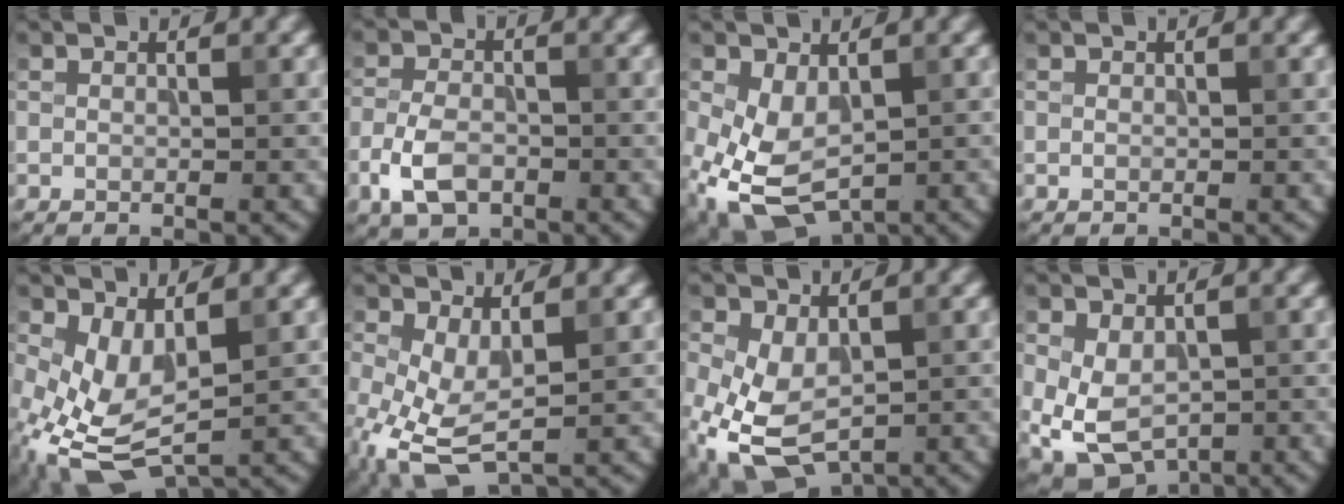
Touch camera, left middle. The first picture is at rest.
{"total": 3.9, "force": [-2.4, 2.2, 2.1], "torque": [-0.048, -0.005, -0.043]}
{"total": 6.6, "force": [-2.4, 3.8, 4.8], "torque": [-0.123, -0.012, -0.030]}
{"total": 0.0}
{"total": 5.0, "force": [-1.0, 2.4, 4.3], "torque": [-0.109, -0.008, -0.008]}
{"total": 4.7, "force": [-1.5, 2.0, 4.0], "torque": [-0.107, -0.011, -0.018]}
{"total": 7.3, "force": [-2.9, 4.1, 5.3], "torque": [-0.136, -0.019, -0.036]}
{"total": 5.9, "force": [-1.3, 3.7, 4.3], "torque": [-0.100, -0.025, -0.001]}